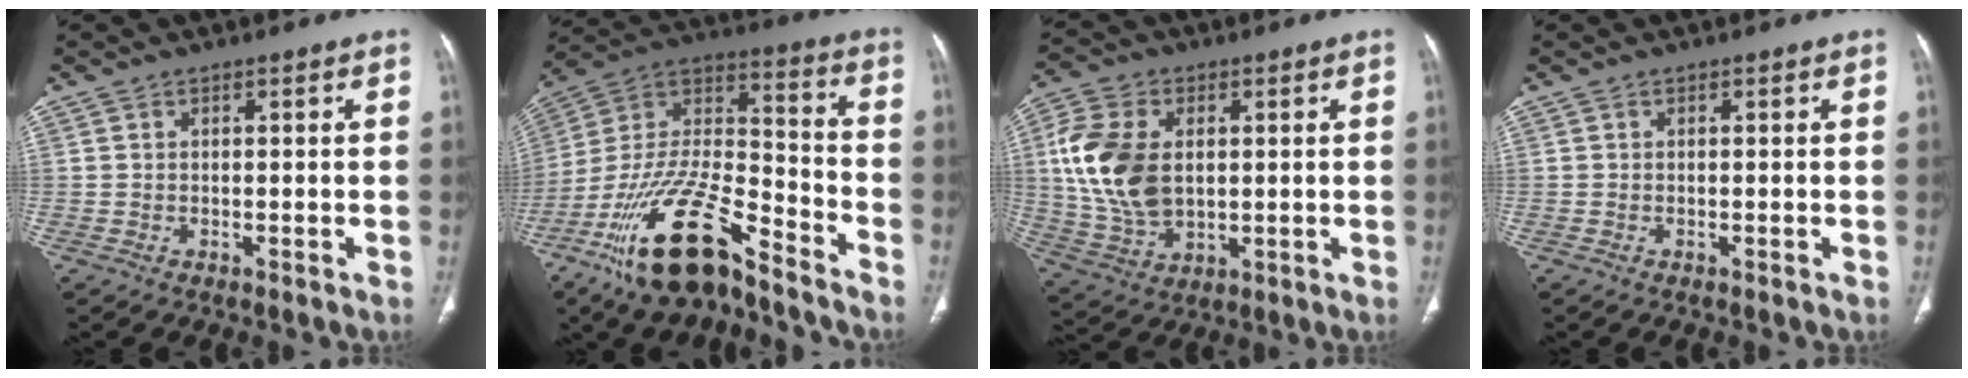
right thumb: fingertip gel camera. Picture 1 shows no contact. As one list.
[{"total": 21.9, "force": [-14.9, 7.3, 14.3], "torque": [-0.282, 0.071, -0.273]}, {"total": 15.3, "force": [2.0, 10.1, 11.2], "torque": [-0.218, -0.003, 0.044]}, {"total": 0.0}]